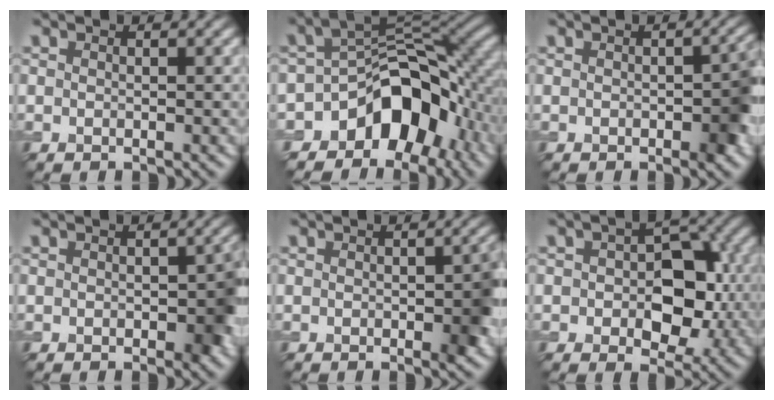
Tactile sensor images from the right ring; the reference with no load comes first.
{"total": 10.5, "force": [-5.2, 6.5, 6.3], "torque": [-0.073, 0.004, -0.096]}
{"total": 3.7, "force": [-0.8, 1.4, 3.3], "torque": [-0.038, 0.001, -0.010]}
{"total": 3.4, "force": [-0.5, 1.7, 2.9], "torque": [-0.033, -0.001, -0.003]}
{"total": 3.5, "force": [-0.6, 1.1, 3.2], "torque": [-0.041, -0.001, -0.007]}
{"total": 7.3, "force": [-0.3, 4.5, 5.7], "torque": [-0.072, -0.001, -0.006]}